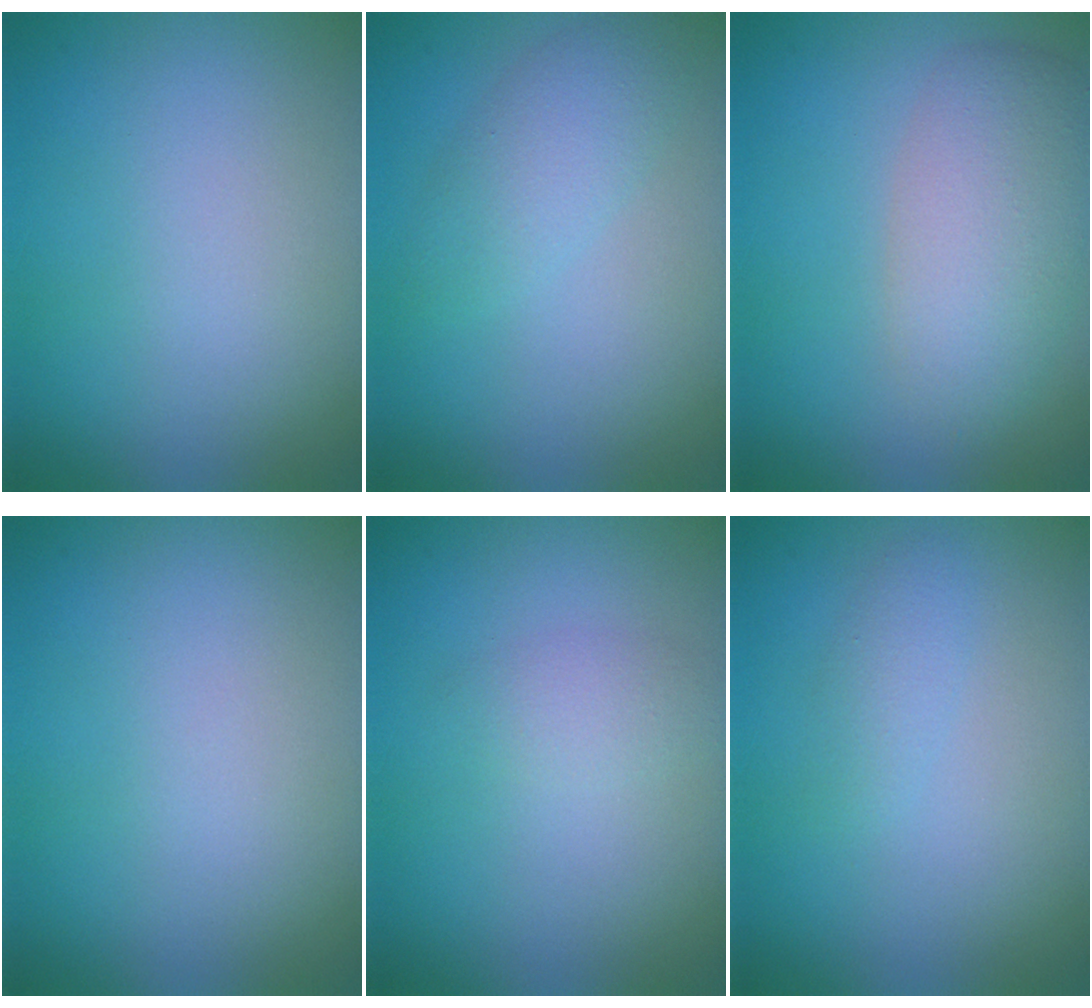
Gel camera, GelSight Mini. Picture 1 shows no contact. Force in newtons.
{"total": 1.7, "press": 1.7, "slide": 0.0}
{"total": 4.3, "press": 4.3, "slide": 0.1}
{"total": 0.0}
{"total": 1.6, "press": 1.6, "slide": 0.0}
{"total": 1.2, "press": 1.2, "slide": 0.0}